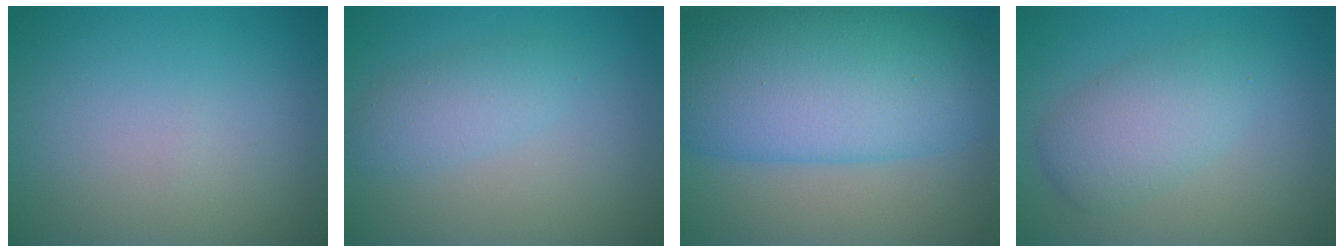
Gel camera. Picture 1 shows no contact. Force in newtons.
{"total": 2.4, "press": 2.4, "slide": 0.1}
{"total": 13.0, "press": 13.0, "slide": 0.2}
{"total": 4.2, "press": 4.2, "slide": 0.1}